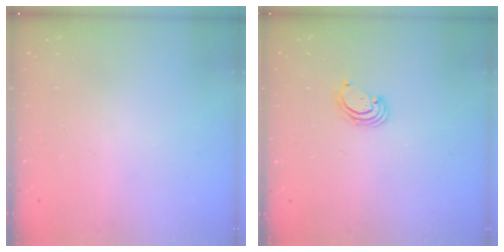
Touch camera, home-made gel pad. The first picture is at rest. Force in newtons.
{"total": 2.8, "press": 2.8, "slide": 0.3}